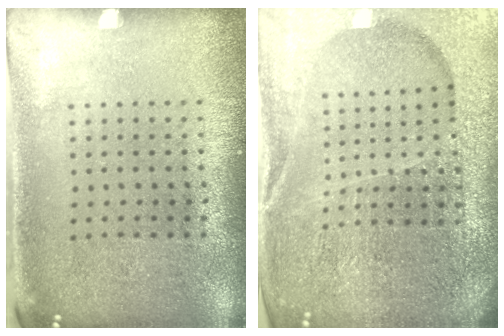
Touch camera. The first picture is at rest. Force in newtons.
{"total": 5.6, "press": 5.0, "slide": 2.5}